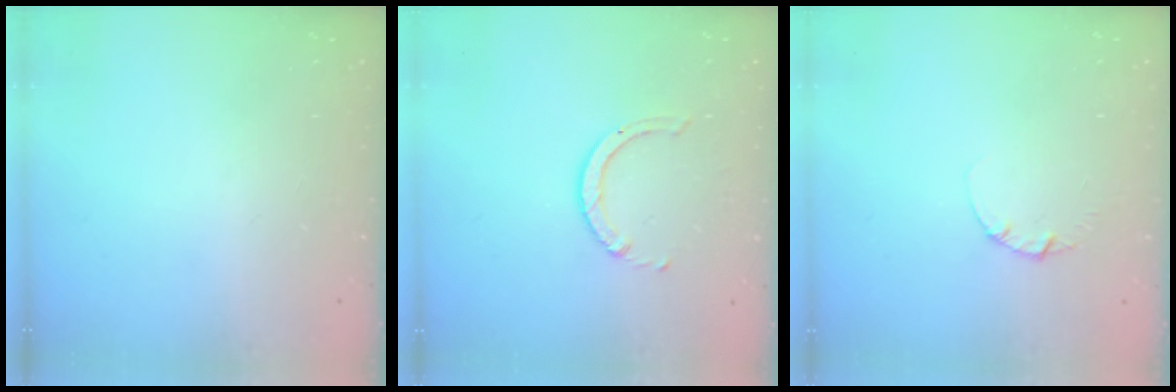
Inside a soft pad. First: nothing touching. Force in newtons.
{"total": 2.3, "press": 2.3, "slide": 0.3}
{"total": 1.3, "press": 1.3, "slide": 0.2}